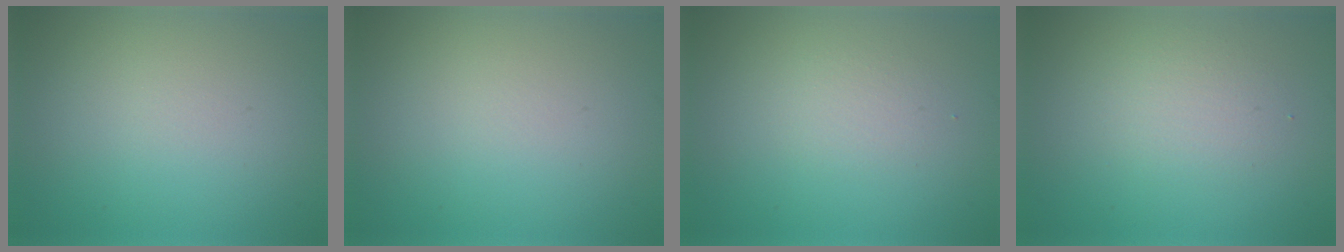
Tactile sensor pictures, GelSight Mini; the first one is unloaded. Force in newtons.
{"total": 0.0}
{"total": 1.2, "press": 1.2, "slide": 0.0}
{"total": 1.9, "press": 1.9, "slide": 0.0}